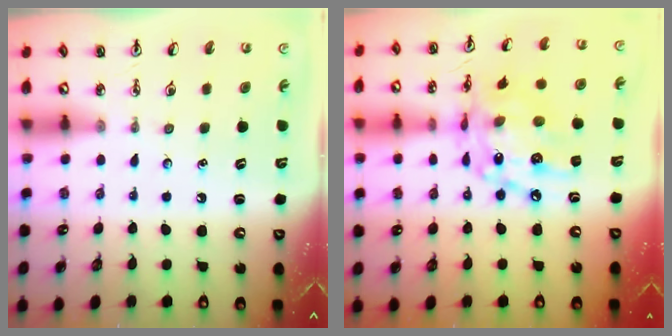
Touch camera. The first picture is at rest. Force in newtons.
{"total": 17.9, "press": 17.9, "slide": 1.3}